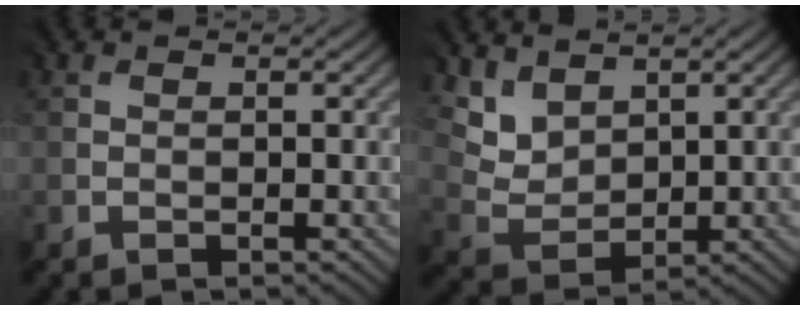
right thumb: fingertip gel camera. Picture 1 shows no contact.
{"total": 5.0, "force": [3.8, 2.8, 1.5], "torque": [-0.050, -0.014, 0.087]}